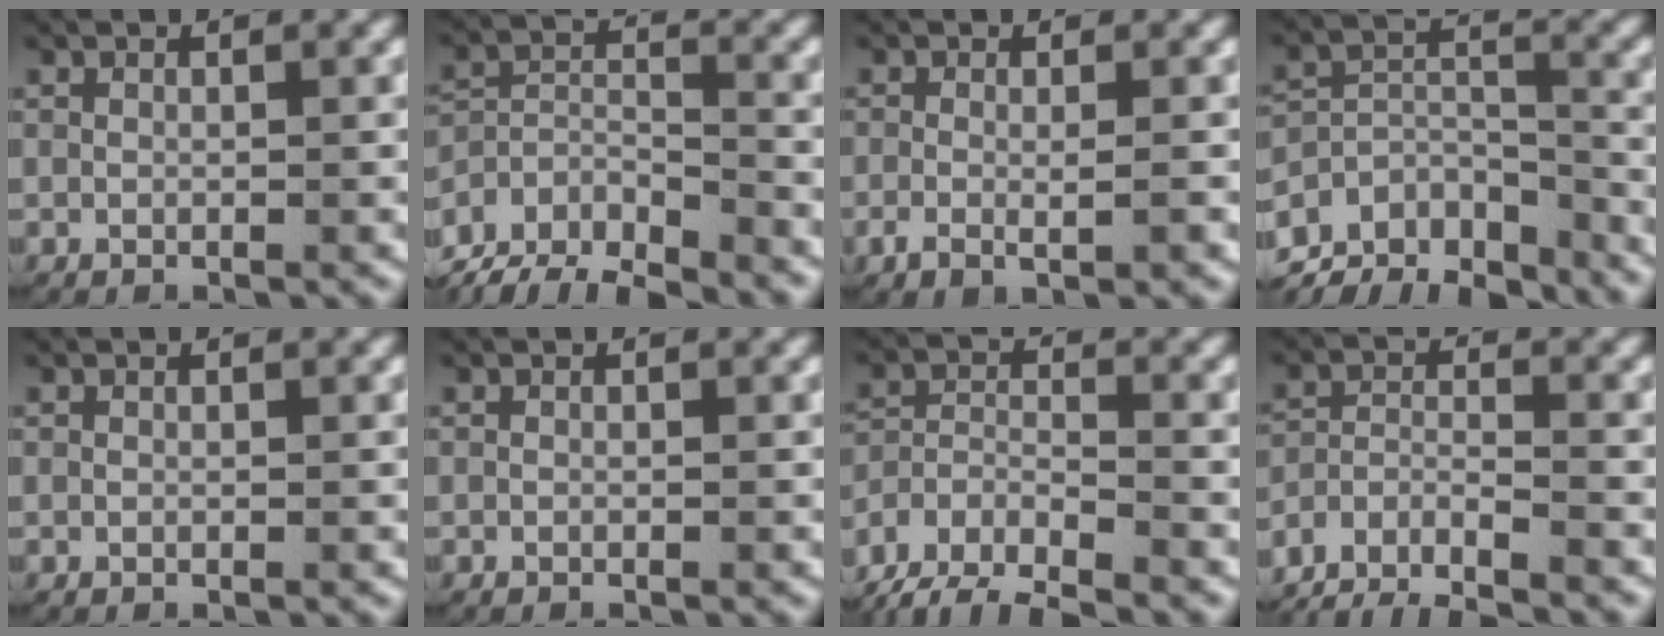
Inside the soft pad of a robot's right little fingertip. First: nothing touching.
{"total": 11.3, "force": [-7.6, 7.4, 3.8], "torque": [-0.089, -0.048, -0.124]}
{"total": 2.3, "force": [-1.0, 0.8, 1.9], "torque": [-0.046, -0.011, -0.013]}
{"total": 13.7, "force": [-9.0, 7.9, 6.6], "torque": [-0.110, -0.042, -0.131]}
{"total": 0.0}
{"total": 0.0}
{"total": 7.4, "force": [-4.6, 5.4, 2.2], "torque": [-0.059, -0.020, -0.085]}
{"total": 11.7, "force": [-10.4, 4.8, 2.6], "torque": [-0.050, -0.033, -0.165]}